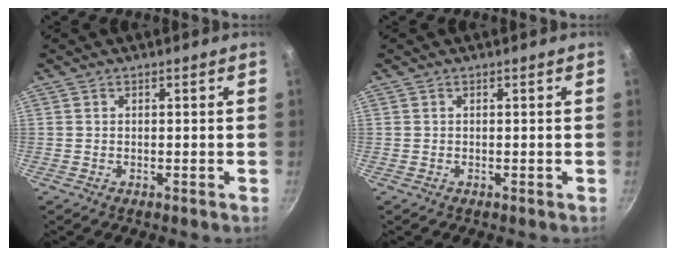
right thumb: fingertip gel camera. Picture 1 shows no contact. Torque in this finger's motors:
{"motor_torque": [0.32, 0.77, -0.12, -0.03, -0.04]}